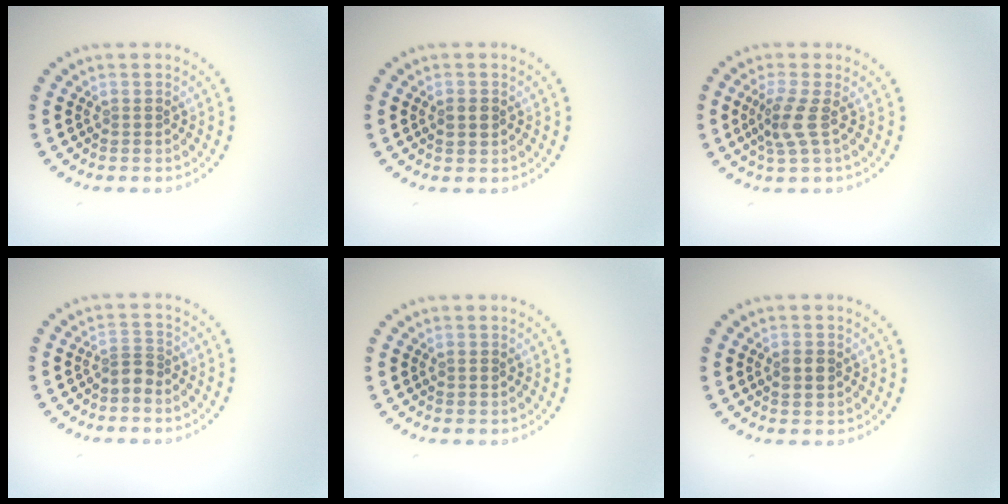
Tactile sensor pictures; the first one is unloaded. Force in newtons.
{"total": 1.4, "press": 1.4, "slide": 0.1}
{"total": 2.6, "press": 2.1, "slide": 1.6}
{"total": 1.4, "press": 0.9, "slide": 1.0}
{"total": 0.7, "press": 0.7, "slide": 0.0}
{"total": 1.4, "press": 1.4, "slide": 0.1}